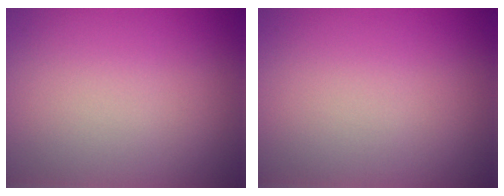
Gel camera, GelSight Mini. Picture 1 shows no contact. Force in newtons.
{"total": 0.0}